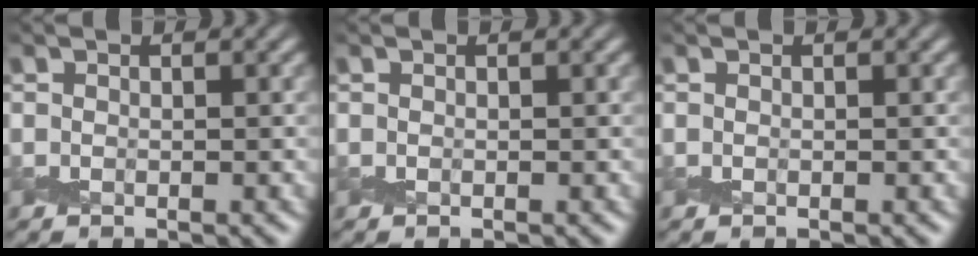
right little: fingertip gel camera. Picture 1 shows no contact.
{"total": 0.0}
{"total": 0.0}